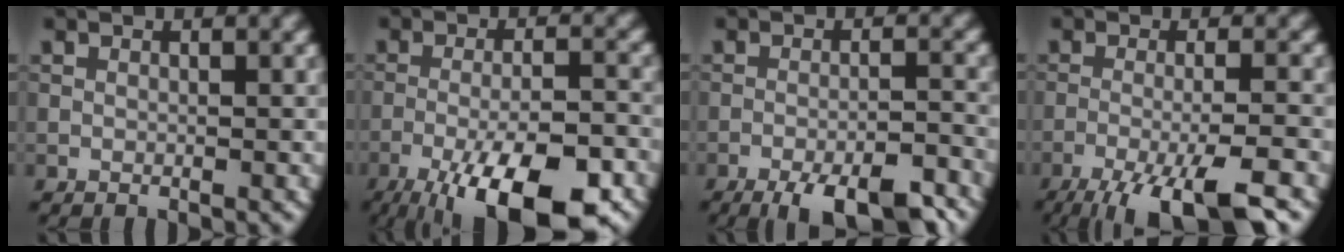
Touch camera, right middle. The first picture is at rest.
{"total": 12.8, "force": [-7.5, 3.9, 9.6], "torque": [-0.155, -0.026, -0.114]}
{"total": 8.4, "force": [-6.2, 2.2, 5.3], "torque": [-0.080, -0.015, -0.088]}
{"total": 8.7, "force": [-5.7, 1.6, 6.3], "torque": [-0.094, -0.005, -0.097]}